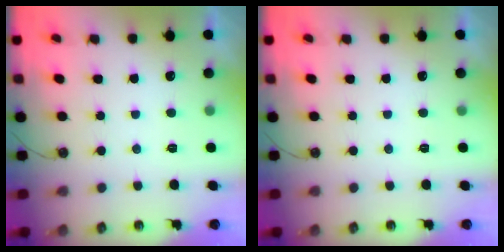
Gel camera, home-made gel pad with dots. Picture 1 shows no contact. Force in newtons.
{"total": 0.0}